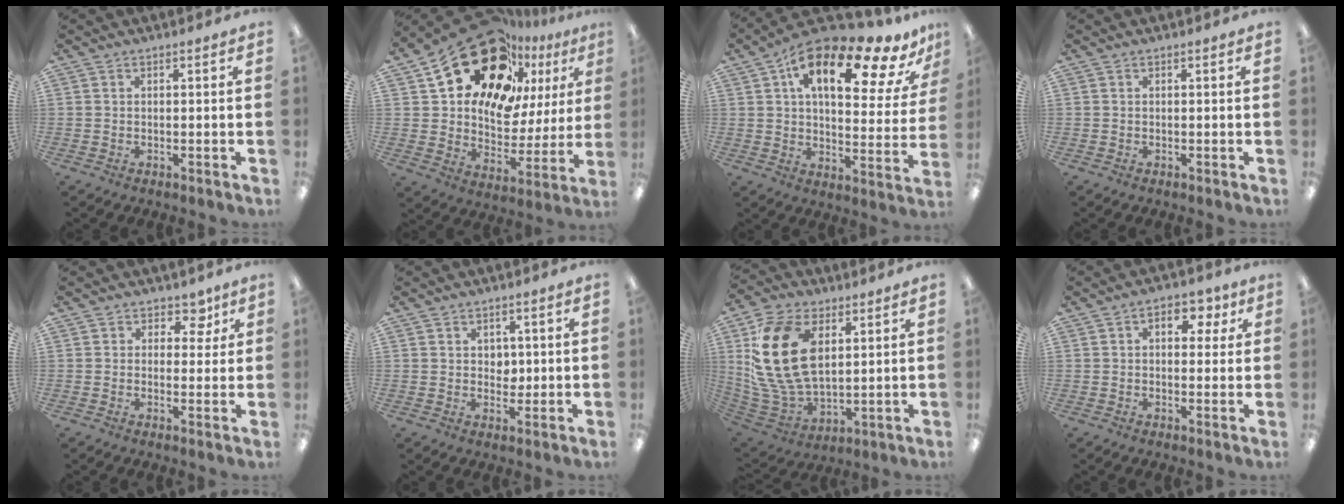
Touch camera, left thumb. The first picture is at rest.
{"total": 25.7, "force": [16.2, 14.5, 13.8], "torque": [-0.218, -0.086, 0.286]}
{"total": 20.1, "force": [11.7, 8.3, 14.1], "torque": [-0.217, -0.055, 0.186]}
{"total": 0.0}
{"total": 5.0, "force": [2.6, 3.9, 1.8], "torque": [-0.017, -0.006, 0.040]}
{"total": 3.2, "force": [1.1, 2.6, 1.5], "torque": [-0.019, 0.000, 0.014]}
{"total": 21.7, "force": [5.5, 13.7, 15.9], "torque": [-0.361, -0.003, 0.096]}
{"total": 7.0, "force": [2.4, 4.4, 4.8], "torque": [-0.045, -0.006, 0.030]}